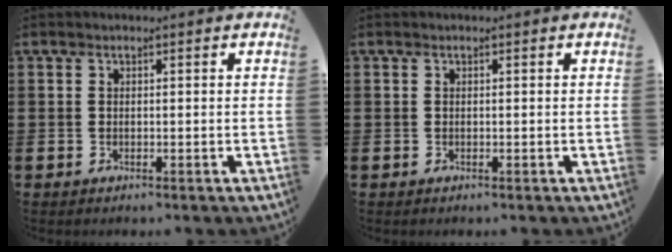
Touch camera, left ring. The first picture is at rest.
{"total": 0.0}